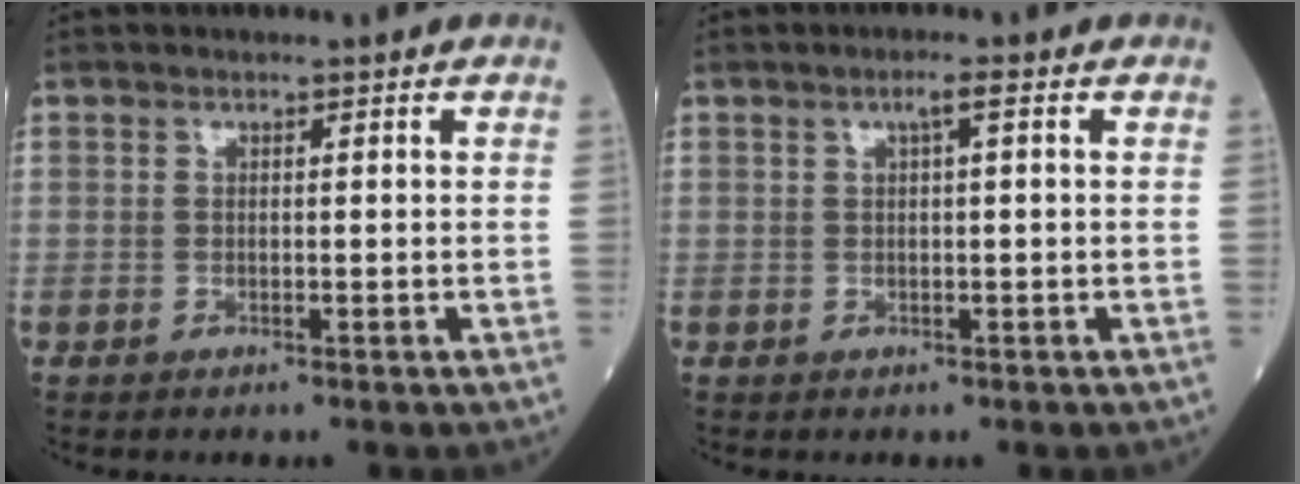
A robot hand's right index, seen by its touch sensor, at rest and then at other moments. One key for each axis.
{"total": 2.2, "fx": 0.8, "fy": 0.5, "fz": 2.0, "tx": -0.044, "ty": 0.009, "tz": 0.017}